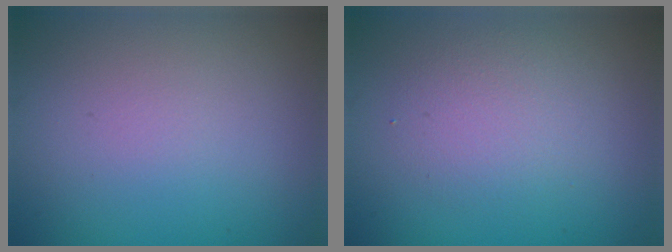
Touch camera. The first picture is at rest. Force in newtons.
{"total": 2.8, "press": 2.8, "slide": 0.2}